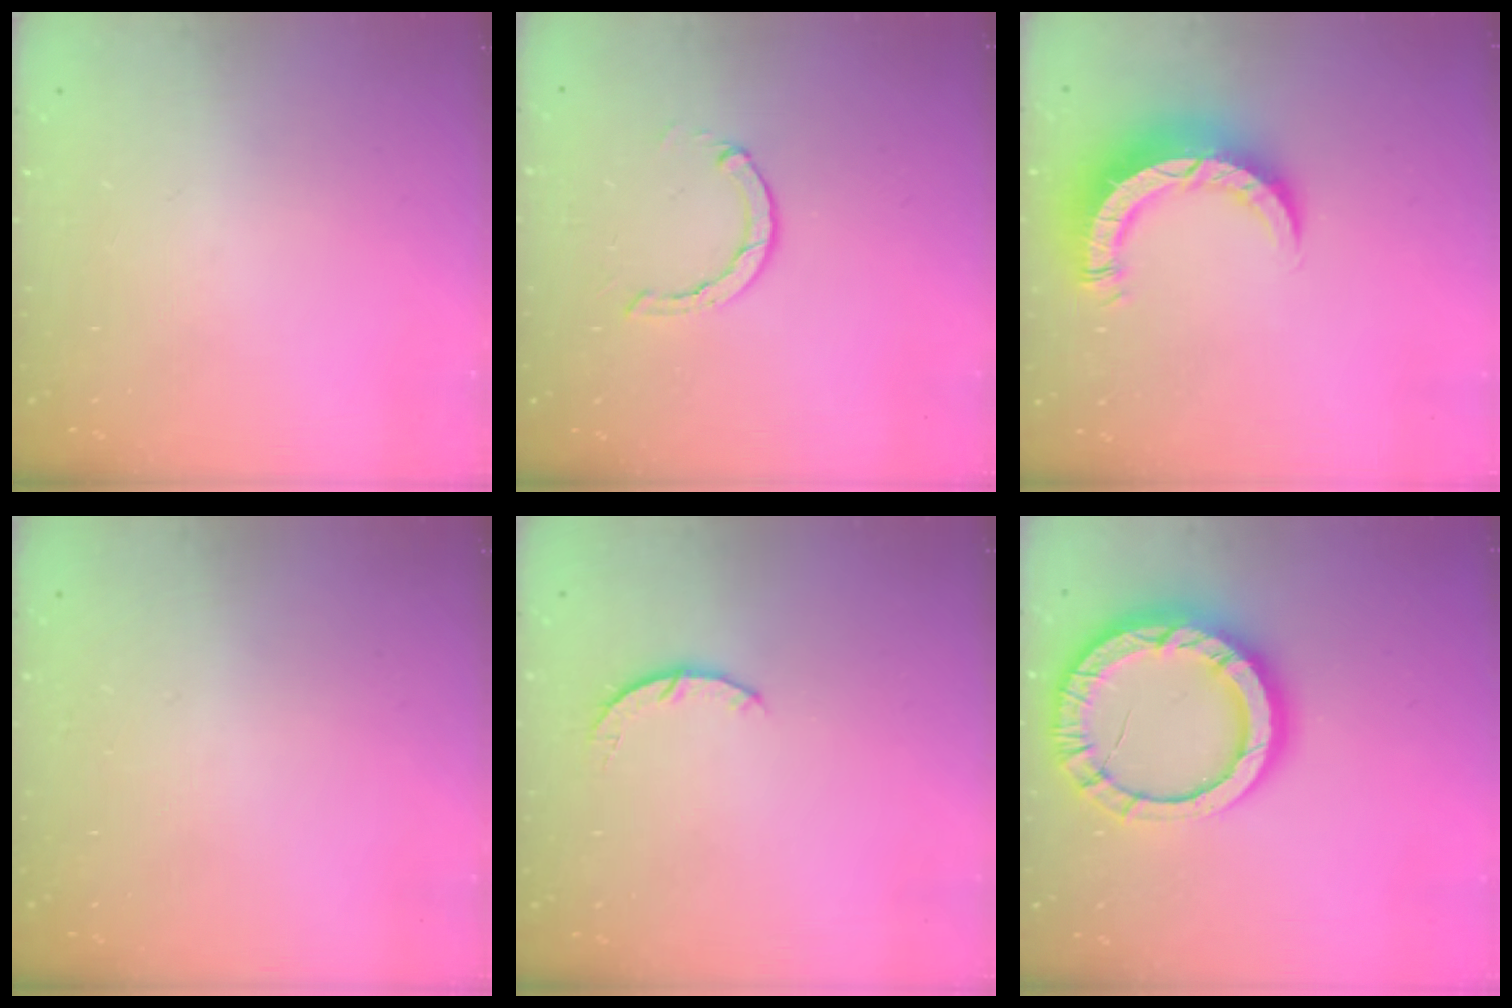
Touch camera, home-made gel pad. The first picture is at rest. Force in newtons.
{"total": 2.8, "press": 2.7, "slide": 0.4}
{"total": 8.3, "press": 8.2, "slide": 0.8}
{"total": 2.7, "press": 2.7, "slide": 0.2}
{"total": 3.4, "press": 3.4, "slide": 0.5}
{"total": 17.2, "press": 17.1, "slide": 1.5}